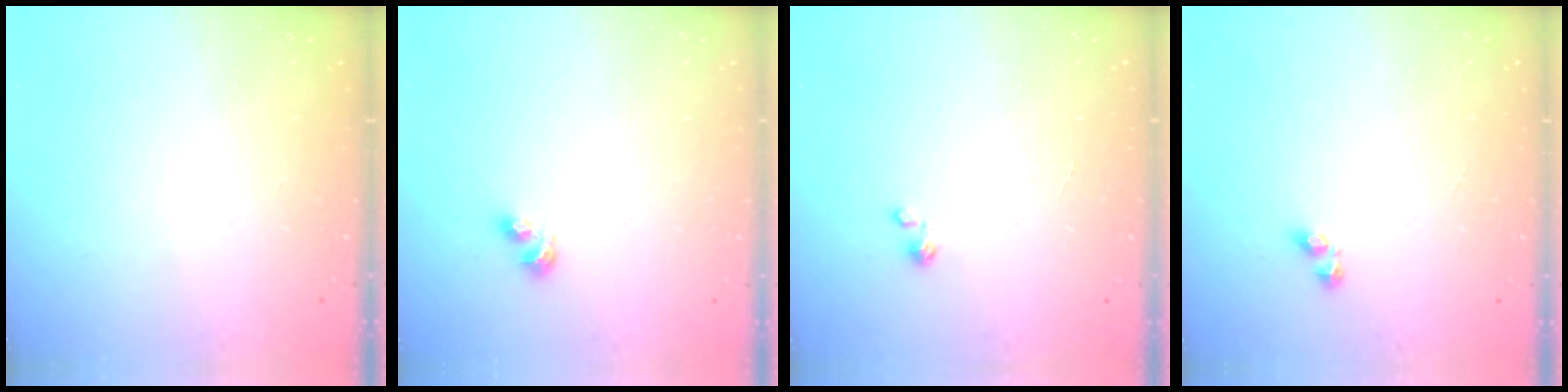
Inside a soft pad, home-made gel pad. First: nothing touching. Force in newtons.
{"total": 3.4, "press": 3.3, "slide": 0.9}
{"total": 0.0}
{"total": 3.5, "press": 3.5, "slide": 0.3}